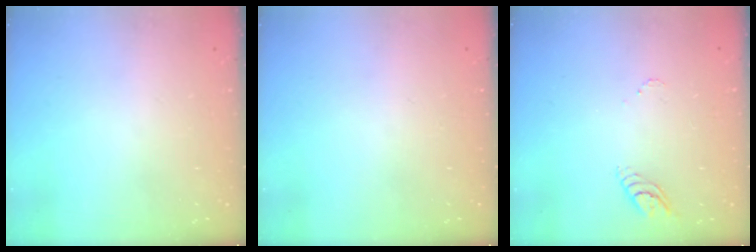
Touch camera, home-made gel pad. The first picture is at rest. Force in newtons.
{"total": 0.0}
{"total": 3.6, "press": 3.6, "slide": 0.5}